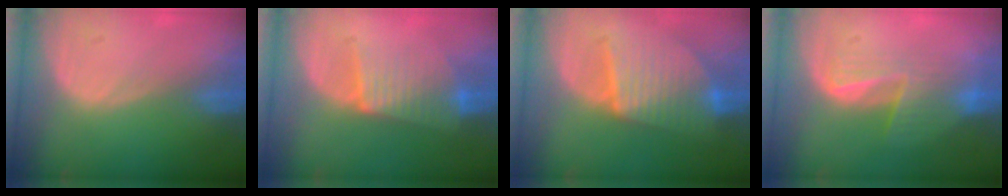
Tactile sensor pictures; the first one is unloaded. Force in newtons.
{"total": 6.6, "press": 6.2, "slide": 2.4}
{"total": 8.9, "press": 8.9, "slide": 0.5}
{"total": 6.4, "press": 6.2, "slide": 1.9}